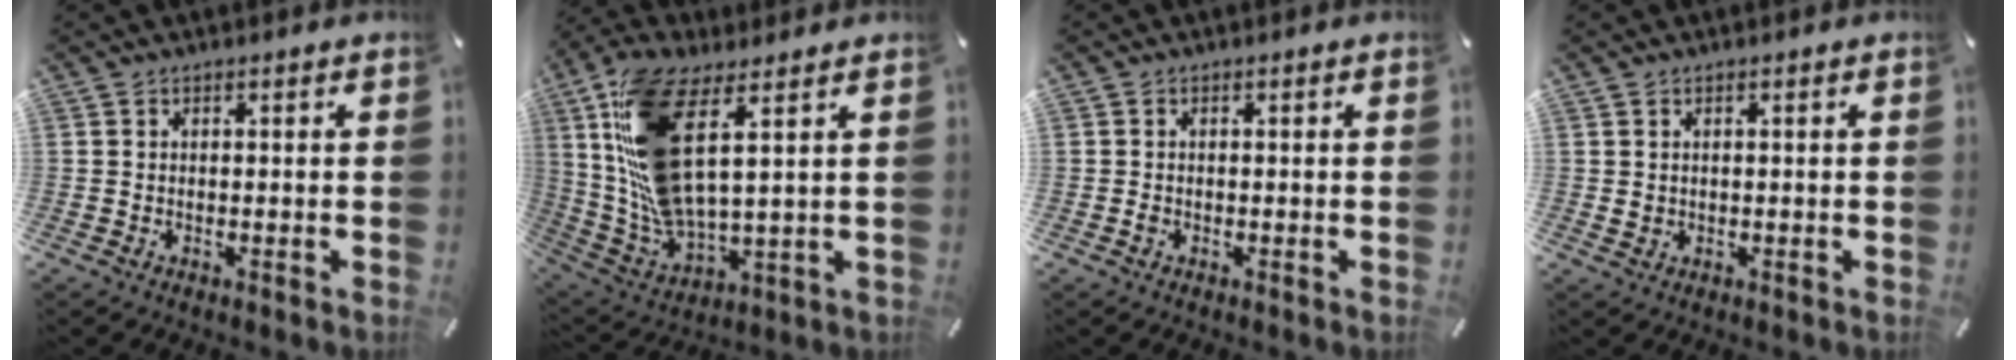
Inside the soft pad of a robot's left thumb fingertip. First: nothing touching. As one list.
[{"total": 15.7, "force": [5.5, 6.0, 13.5], "torque": [-0.298, -0.031, 0.093]}, {"total": 0.7, "force": [-0.3, 0.5, 0.3], "torque": [-0.004, 0.003, -0.008]}, {"total": 1.0, "force": [0.0, 0.9, 0.4], "torque": [-0.009, 0.004, 0.000]}]